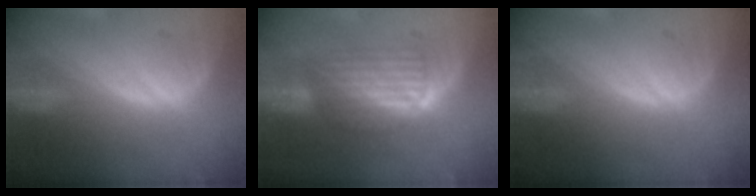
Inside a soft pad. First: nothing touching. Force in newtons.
{"total": 6.9, "press": 5.8, "slide": 3.7}
{"total": 0.0}